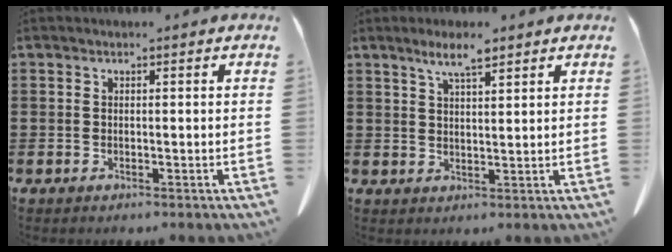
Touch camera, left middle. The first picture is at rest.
{"total": 4.5, "force": [3.2, 0.7, 3.2], "torque": [-0.069, 0.000, 0.055]}